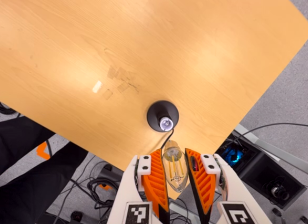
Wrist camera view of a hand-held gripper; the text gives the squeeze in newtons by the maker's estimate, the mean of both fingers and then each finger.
{"total": 12.6, "left": 13.2, "right": 11.9}